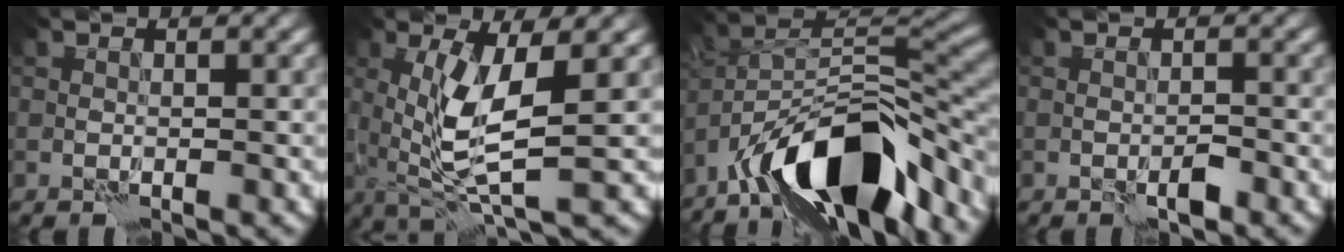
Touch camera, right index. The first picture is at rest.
{"total": 5.5, "force": [1.4, 0.9, 5.3], "torque": [-0.112, -0.010, 0.032]}
{"total": 13.2, "force": [-8.8, 4.2, 8.9], "torque": [-0.142, 0.010, -0.151]}
{"total": 1.4, "force": [-0.9, 0.4, 1.0], "torque": [-0.015, 0.003, -0.013]}